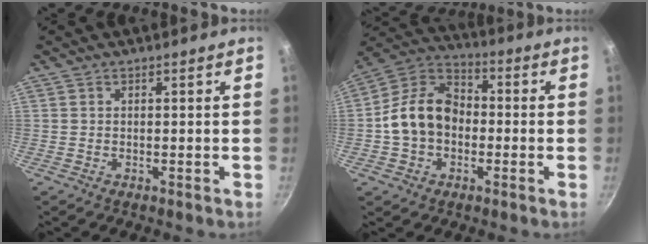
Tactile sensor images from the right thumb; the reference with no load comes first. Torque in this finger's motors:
{"motor_torque": [1.83, 1.78, 0.37, -0.50, 0.13]}